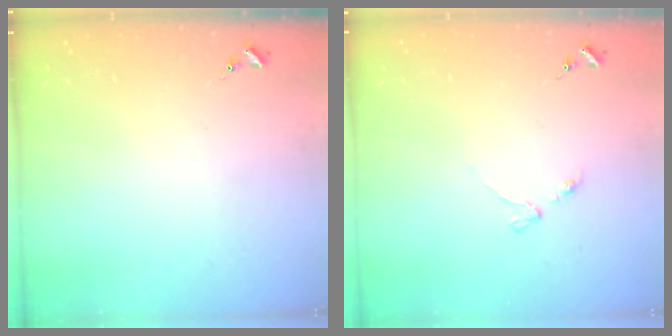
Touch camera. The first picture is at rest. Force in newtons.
{"total": 3.2, "press": 3.1, "slide": 0.5}